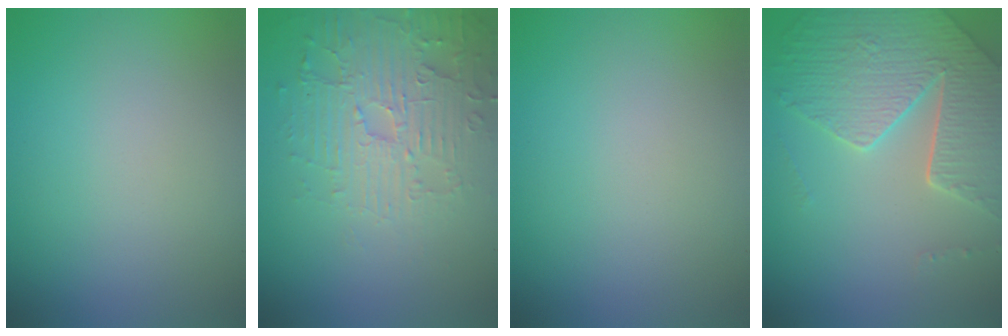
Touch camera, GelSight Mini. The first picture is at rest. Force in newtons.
{"total": 5.0, "press": 3.9, "slide": 3.2}
{"total": 0.0}
{"total": 6.1, "press": 5.0, "slide": 3.4}